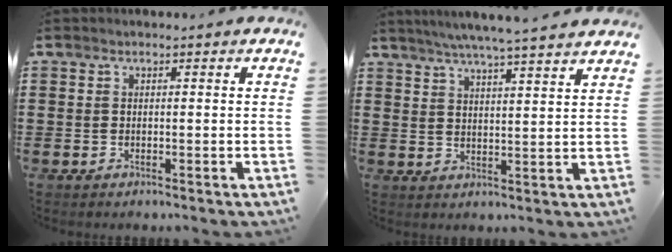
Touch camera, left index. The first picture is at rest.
{"total": 5.3, "force": [4.8, -0.8, 2.1], "torque": [-0.055, -0.020, 0.082]}